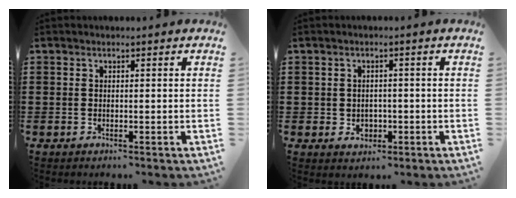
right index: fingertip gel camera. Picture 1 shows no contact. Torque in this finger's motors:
{"motor_torque": [-0.61, 1.06, 0.09, -0.01]}